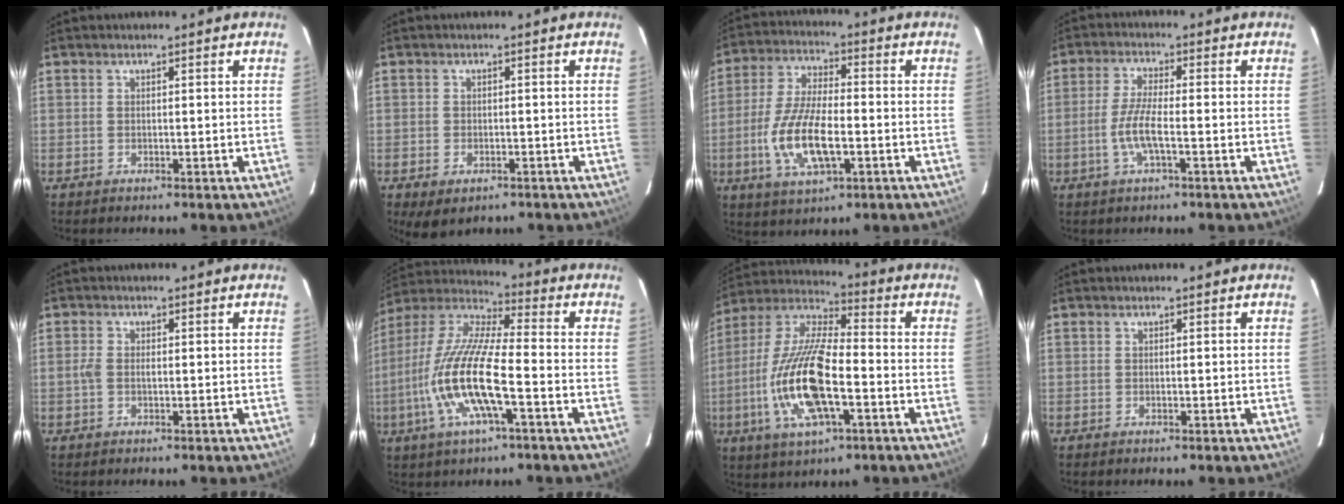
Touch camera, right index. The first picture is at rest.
{"total": 4.3, "force": [-2.3, 2.7, 2.5], "torque": [-0.051, -0.016, -0.031]}
{"total": 13.8, "force": [-3.7, 5.3, 12.1], "torque": [-0.254, -0.006, -0.068]}
{"total": 6.1, "force": [-2.0, 0.8, 5.7], "torque": [-0.121, -0.002, -0.042]}
{"total": 2.0, "force": [-0.4, 1.1, 1.6], "torque": [-0.036, 0.001, -0.009]}
{"total": 17.3, "force": [-5.3, 3.7, 16.1], "torque": [-0.328, -0.011, -0.110]}
{"total": 18.9, "force": [-5.3, 6.5, 17.0], "torque": [-0.351, -0.010, -0.105]}
{"total": 0.0}